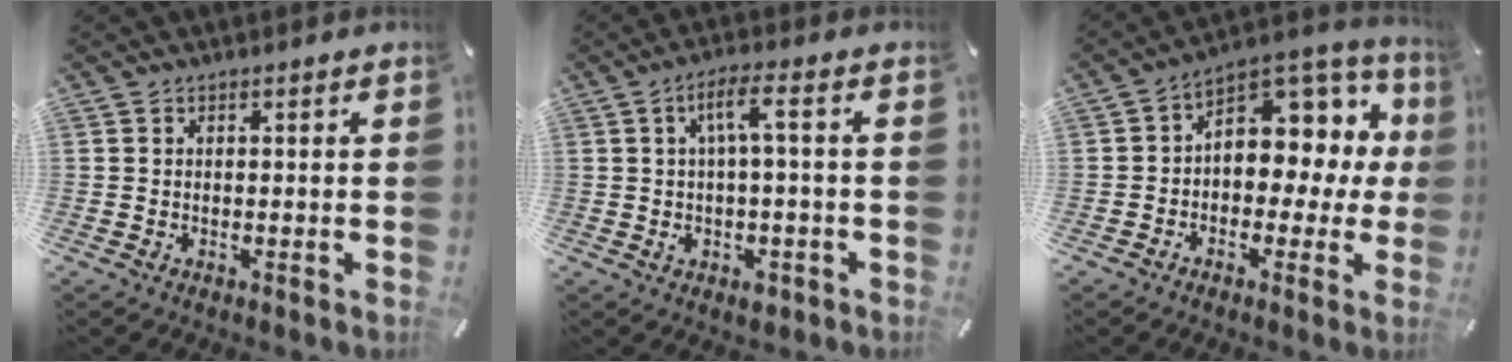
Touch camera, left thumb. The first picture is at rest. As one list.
[{"total": 6.9, "force": [0.2, 2.5, 6.4], "torque": [-0.130, 0.006, -0.001]}, {"total": 8.6, "force": [2.1, 6.9, 4.6], "torque": [-0.061, -0.030, 0.039]}]